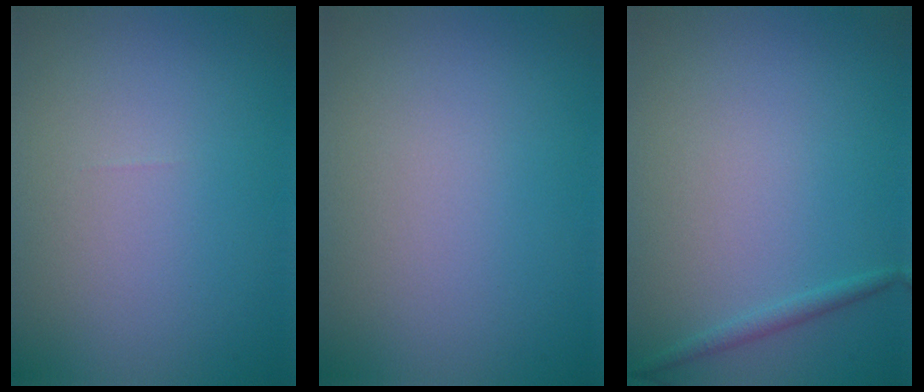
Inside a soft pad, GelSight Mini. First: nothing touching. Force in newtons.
{"total": 0.0}
{"total": 1.0, "press": 1.0, "slide": 0.1}